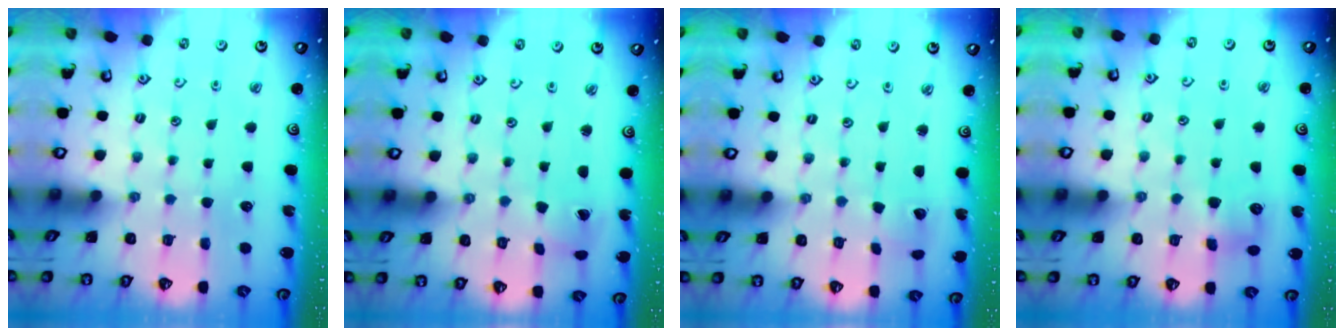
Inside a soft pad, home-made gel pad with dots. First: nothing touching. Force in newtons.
{"total": 1.6, "press": 1.5, "slide": 0.3}
{"total": 2.9, "press": 2.9, "slide": 0.2}
{"total": 6.3, "press": 6.3, "slide": 0.6}